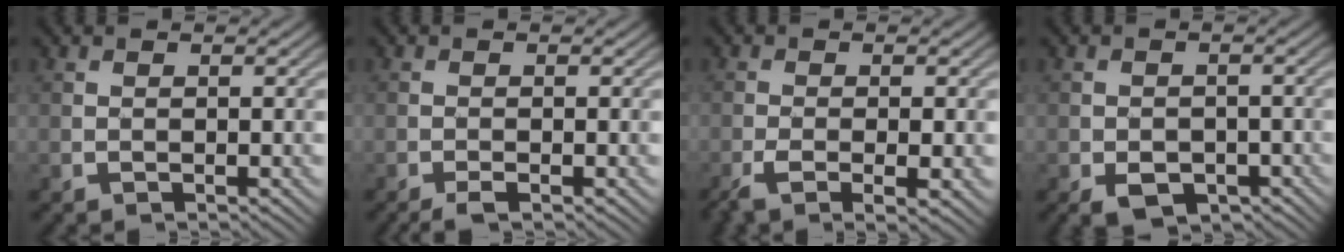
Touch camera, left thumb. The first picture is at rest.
{"total": 1.7, "force": [-1.1, 0.3, 1.2], "torque": [-0.024, 0.000, -0.024]}
{"total": 5.1, "force": [-2.4, 1.4, 4.2], "torque": [-0.089, -0.012, -0.039]}
{"total": 4.9, "force": [-2.6, 3.1, 2.7], "torque": [-0.041, -0.018, -0.040]}